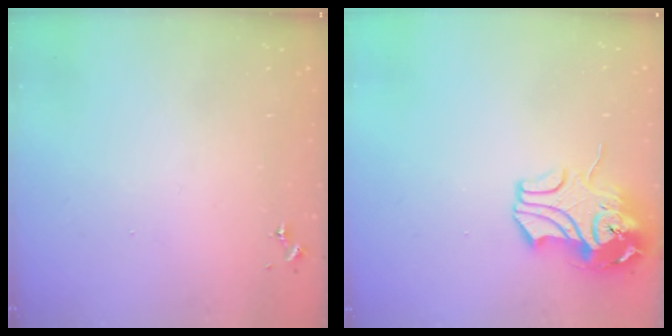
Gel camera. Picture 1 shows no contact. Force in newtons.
{"total": 12.4, "press": 12.3, "slide": 2.0}